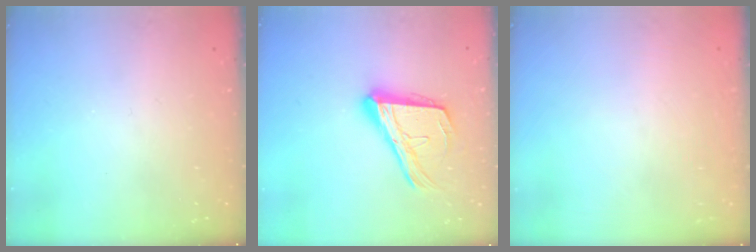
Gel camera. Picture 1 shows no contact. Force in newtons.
{"total": 17.8, "press": 17.7, "slide": 1.9}
{"total": 1.6, "press": 1.6, "slide": 0.1}